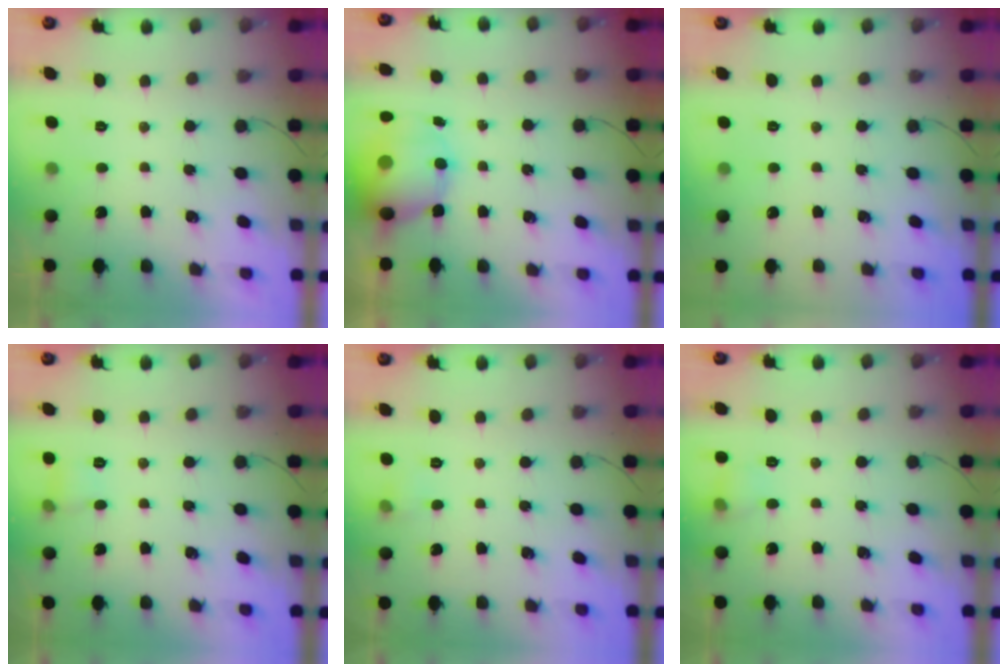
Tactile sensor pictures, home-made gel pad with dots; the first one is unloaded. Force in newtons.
{"total": 13.1, "press": 12.7, "slide": 3.4}
{"total": 0.0}
{"total": 4.3, "press": 4.0, "slide": 1.4}
{"total": 3.4, "press": 3.2, "slide": 1.3}
{"total": 6.3, "press": 6.1, "slide": 1.6}